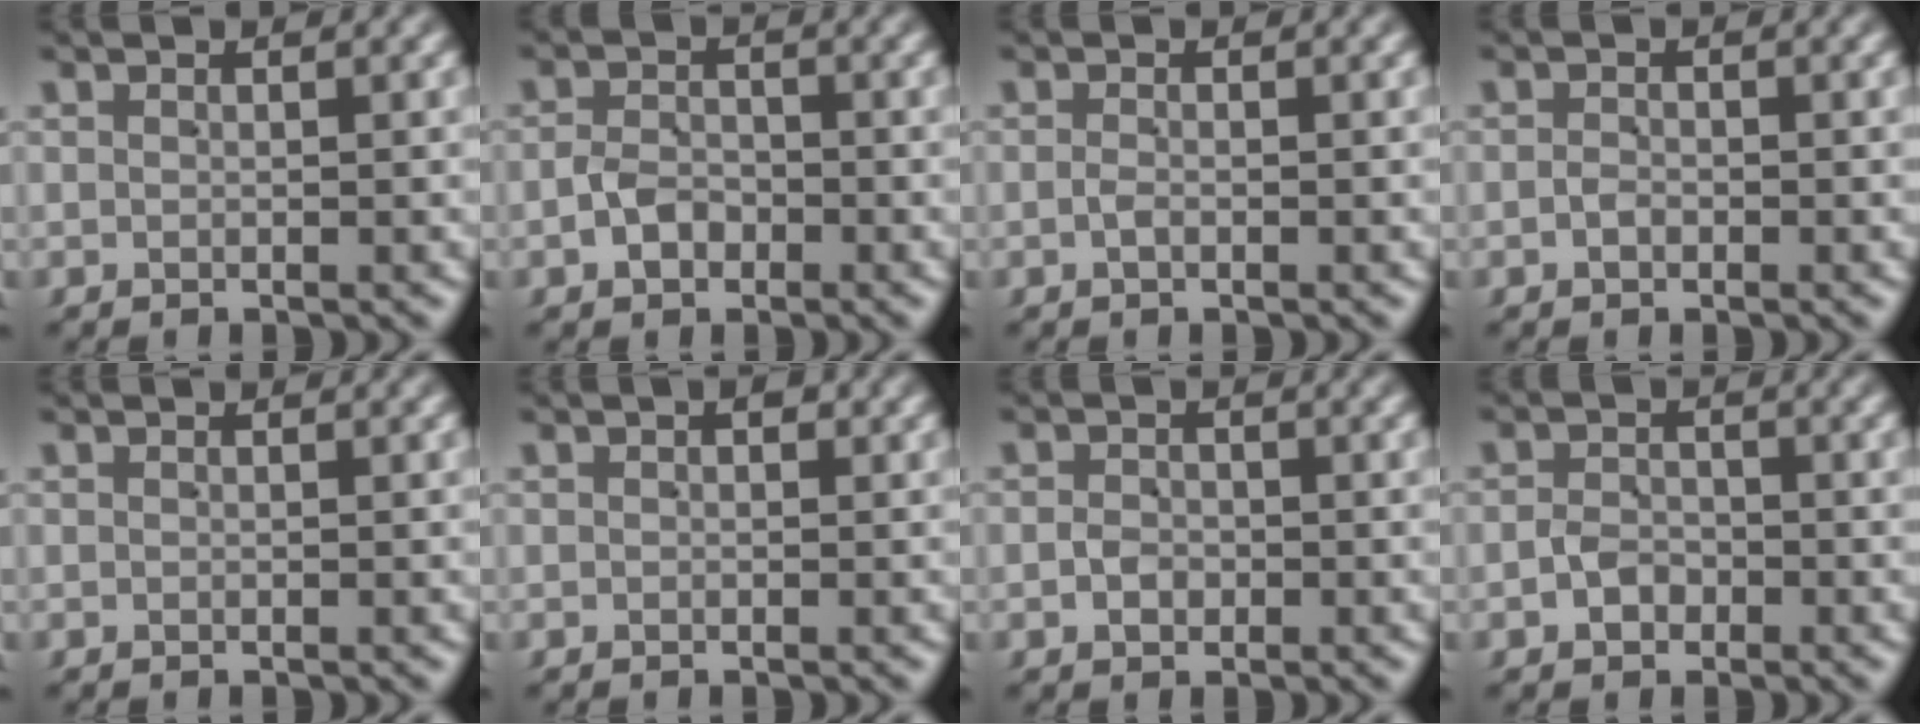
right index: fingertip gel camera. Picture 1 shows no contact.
{"total": 2.2, "force": [-1.2, 1.7, 0.7], "torque": [-0.011, 0.003, -0.021]}
{"total": 0.6, "force": [-0.6, 0.1, 0.3], "torque": [-0.012, 0.000, -0.011]}
{"total": 0.9, "force": [-0.8, 0.5, 0.1], "torque": [-0.003, 0.001, -0.014]}
{"total": 0.0}
{"total": 0.7, "force": [0.2, 0.5, 0.5], "torque": [-0.003, -0.002, 0.004]}
{"total": 1.4, "force": [-0.6, 1.2, 0.4], "torque": [-0.006, 0.000, -0.009]}
{"total": 2.0, "force": [-1.1, 1.6, 0.3], "torque": [-0.003, 0.001, -0.019]}